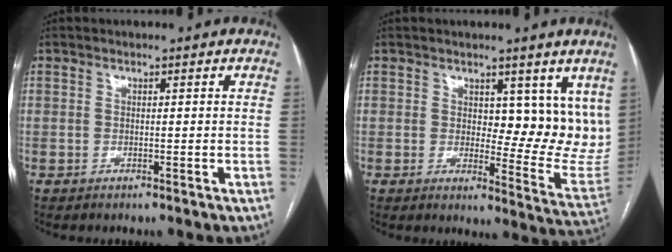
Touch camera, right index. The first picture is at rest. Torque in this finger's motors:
{"motor_torque": [0.24, 0.26, 0.16, 0.02]}